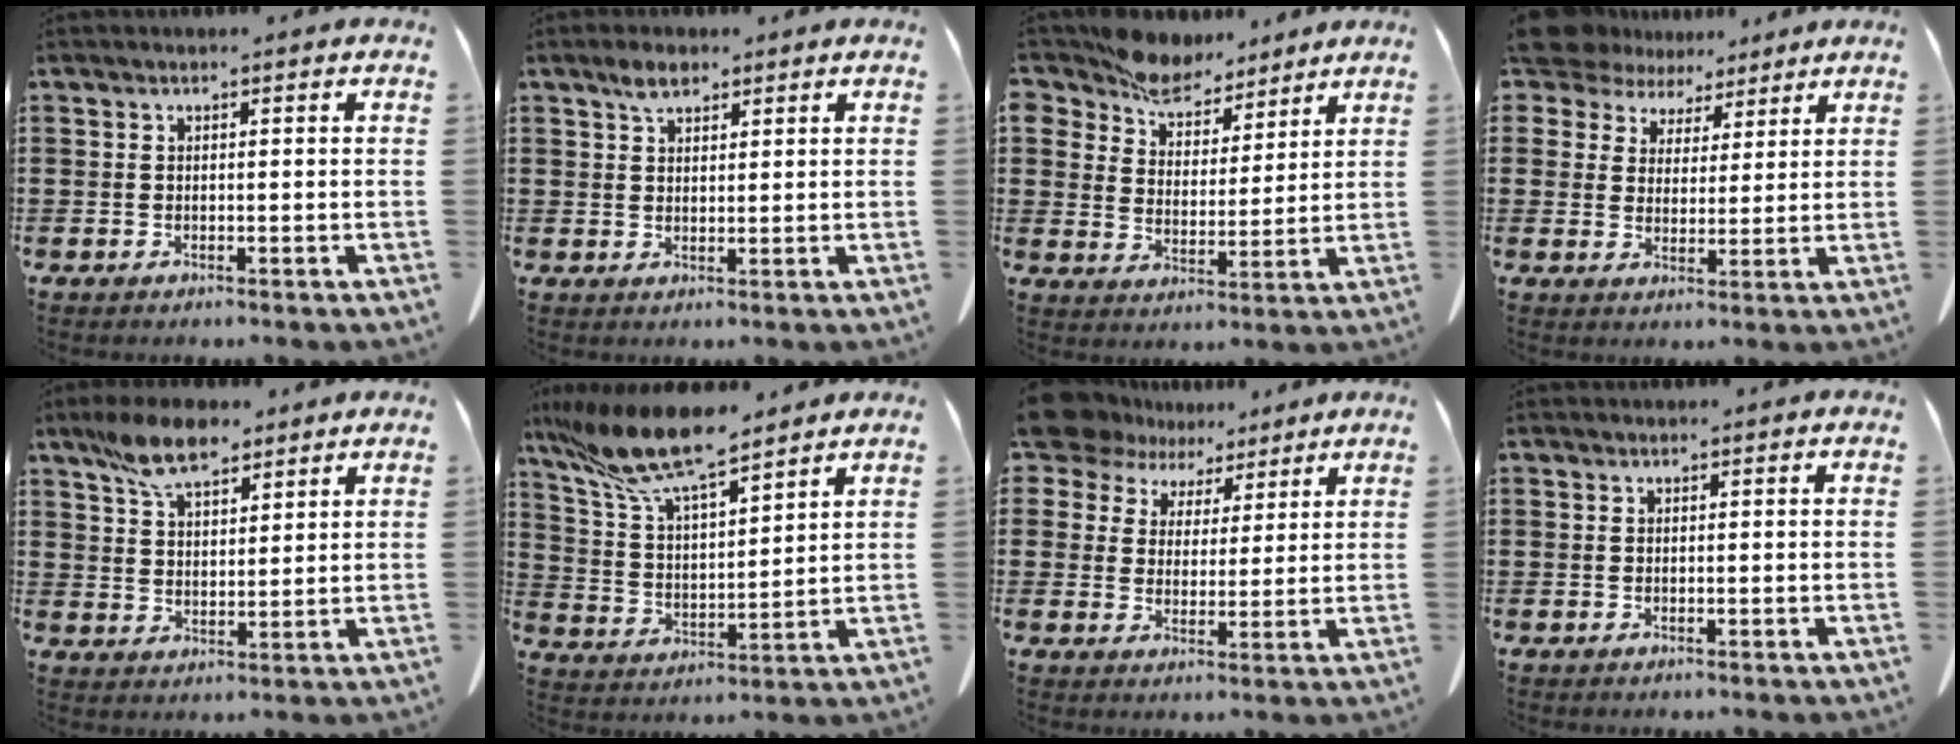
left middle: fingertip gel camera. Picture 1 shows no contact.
{"total": 3.1, "force": [2.3, 1.5, 1.6], "torque": [-0.027, 0.002, 0.040]}
{"total": 7.9, "force": [7.2, 3.2, 1.2], "torque": [-0.064, -0.034, 0.134]}
{"total": 6.7, "force": [5.9, 3.0, 0.9], "torque": [-0.052, -0.014, 0.112]}
{"total": 8.6, "force": [6.5, 3.4, 4.5], "torque": [-0.100, -0.003, 0.120]}
{"total": 11.8, "force": [9.4, 1.6, 6.9], "torque": [-0.177, -0.046, 0.163]}
{"total": 9.3, "force": [7.4, 5.3, 1.9], "torque": [-0.086, -0.015, 0.145]}
{"total": 0.0}